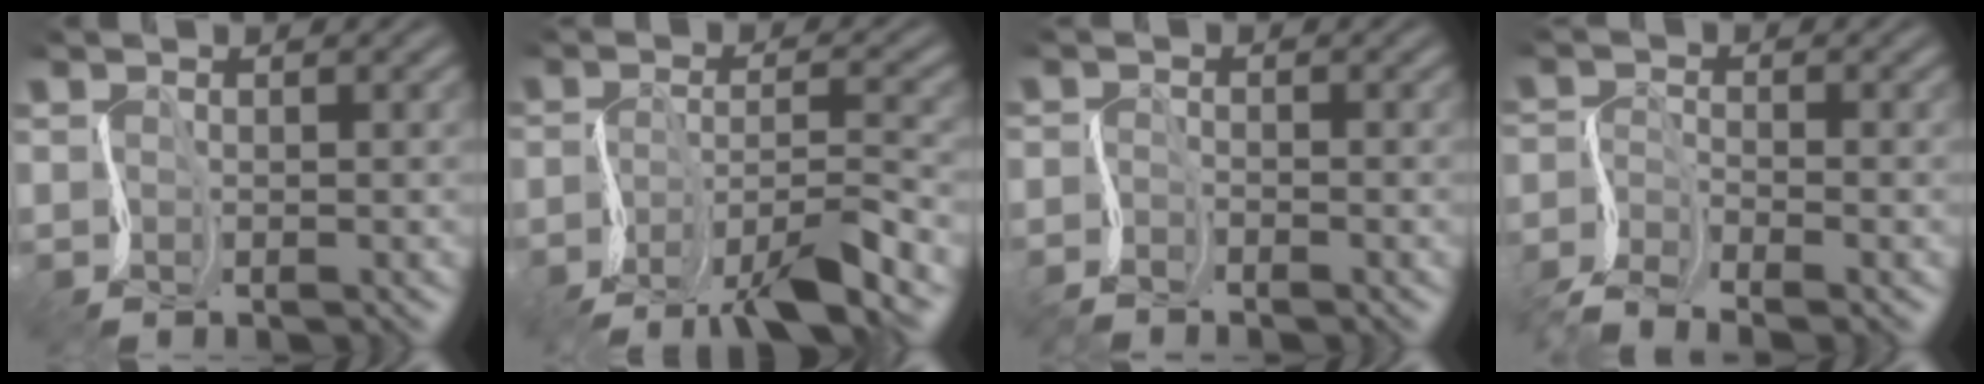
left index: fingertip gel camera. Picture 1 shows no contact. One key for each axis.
{"total": 6.4, "fx": -4.5, "fy": 1.1, "fz": 4.4, "tx": -0.072, "ty": 0.005, "tz": -0.089}
{"total": 2.4, "fx": -2.3, "fy": 0.2, "fz": 0.3, "tx": -0.011, "ty": -0.002, "tz": -0.056}
{"total": 4.9, "fx": -4.2, "fy": 1.1, "fz": 2.3, "tx": -0.051, "ty": -0.007, "tz": -0.092}